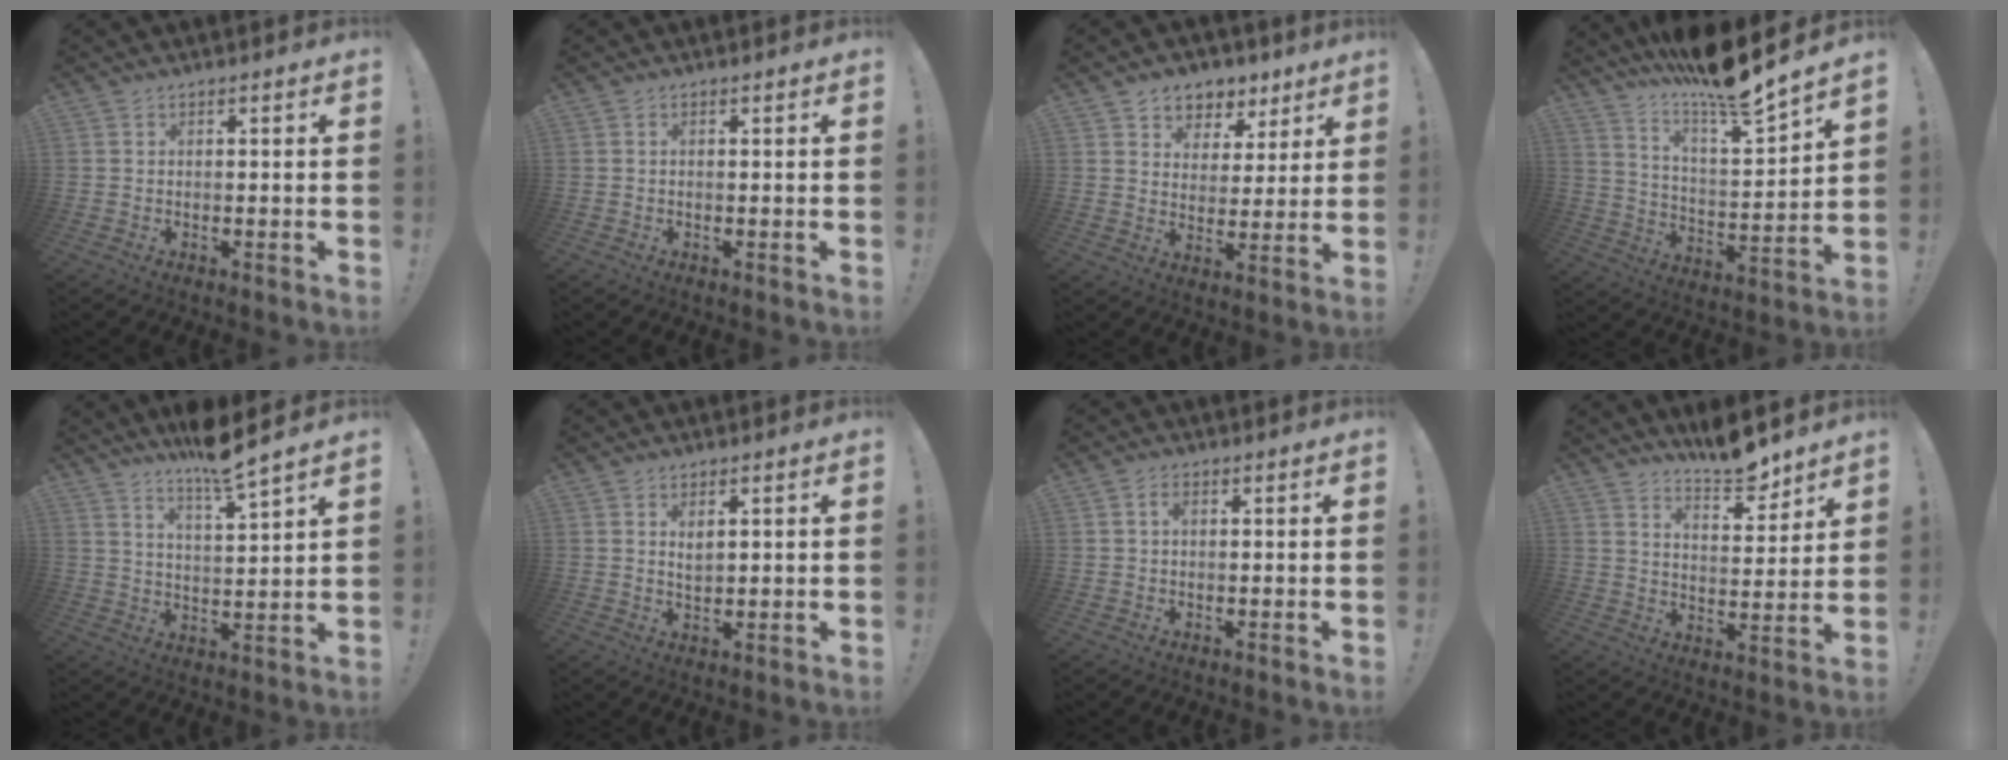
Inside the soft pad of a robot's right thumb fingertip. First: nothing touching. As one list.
[{"total": 0.0}, {"total": 7.0, "force": [4.3, 5.5, 0.8], "torque": [-0.013, -0.035, 0.085]}, {"total": 13.3, "force": [12.0, 0.1, 5.8], "torque": [-0.108, -0.112, 0.197]}, {"total": 8.8, "force": [7.6, -0.4, 4.5], "torque": [-0.075, -0.053, 0.124]}, {"total": 2.7, "force": [1.1, 1.3, 2.1], "torque": [-0.035, -0.004, 0.018]}, {"total": 1.5, "force": [0.3, 1.0, 1.1], "torque": [-0.019, 0.003, 0.003]}, {"total": 9.7, "force": [8.6, 2.5, 3.8], "torque": [-0.043, -0.068, 0.153]}]